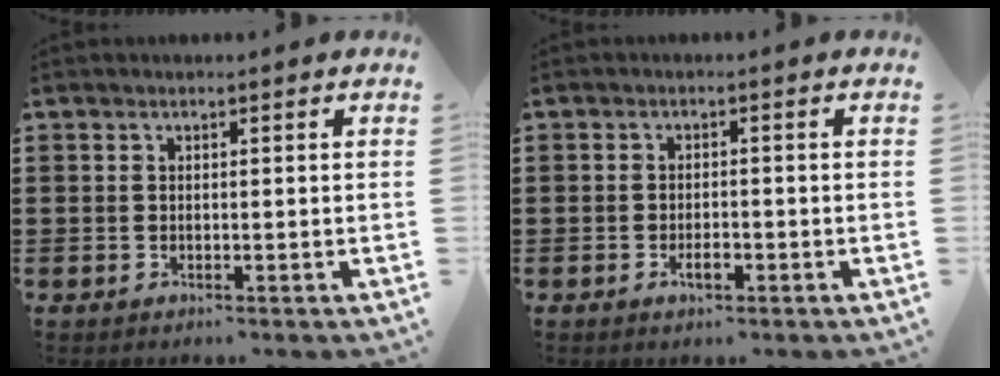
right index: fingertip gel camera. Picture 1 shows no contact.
{"total": 2.0, "force": [-1.0, 0.8, 1.6], "torque": [-0.030, 0.002, -0.019]}